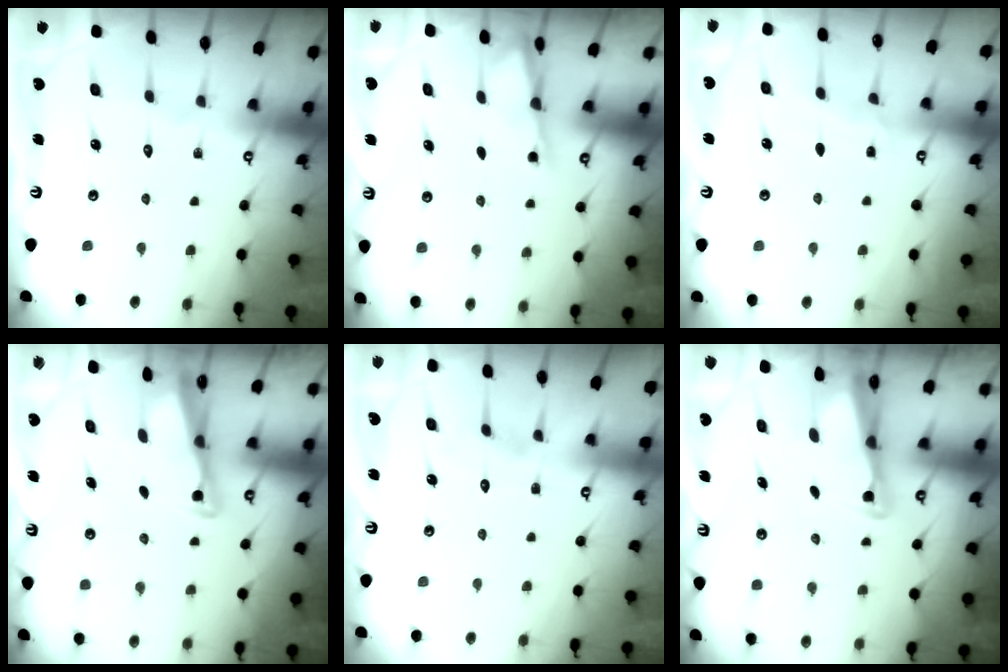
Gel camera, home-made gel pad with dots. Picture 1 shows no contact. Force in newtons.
{"total": 2.9, "press": 2.9, "slide": 0.5}
{"total": 3.5, "press": 3.4, "slide": 0.5}
{"total": 3.0, "press": 2.9, "slide": 0.3}
{"total": 3.4, "press": 3.3, "slide": 0.4}
{"total": 2.5, "press": 2.5, "slide": 0.5}